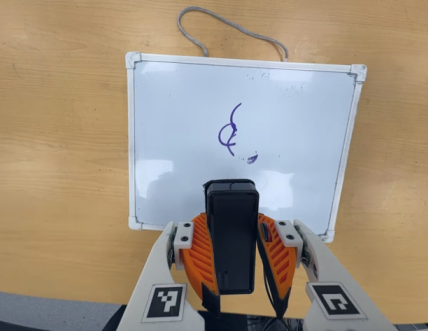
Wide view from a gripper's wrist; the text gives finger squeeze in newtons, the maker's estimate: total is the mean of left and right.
{"total": 8.5, "left": 7.0, "right": 9.9}